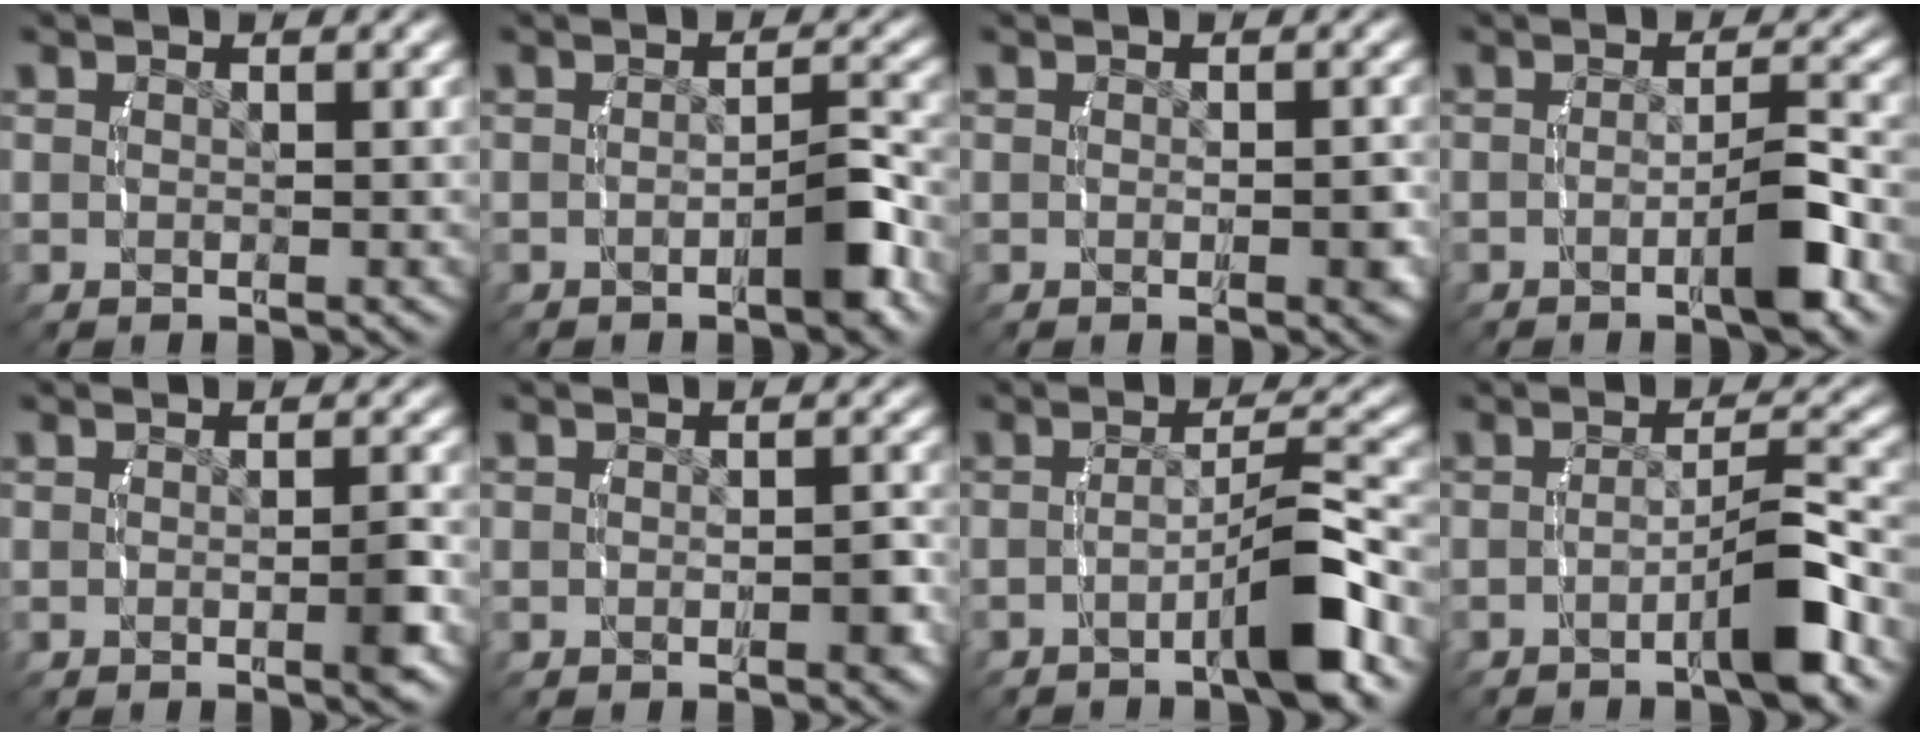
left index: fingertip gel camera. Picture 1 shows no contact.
{"total": 2.5, "force": [-1.2, 0.5, 2.1], "torque": [-0.025, 0.003, -0.024]}
{"total": 1.1, "force": [-0.5, 0.4, 1.0], "torque": [-0.014, -0.006, -0.005]}
{"total": 3.2, "force": [-1.4, 0.2, 2.9], "torque": [-0.039, 0.001, -0.026]}
{"total": 1.6, "force": [-0.6, 0.3, 1.5], "torque": [-0.024, 0.000, -0.010]}
{"total": 1.3, "force": [-0.7, 0.4, 1.0], "torque": [-0.015, -0.003, -0.011]}
{"total": 4.7, "force": [-2.6, 0.1, 3.9], "torque": [-0.062, 0.005, -0.044]}
{"total": 4.0, "force": [-2.1, 0.3, 3.4], "torque": [-0.052, 0.004, -0.039]}